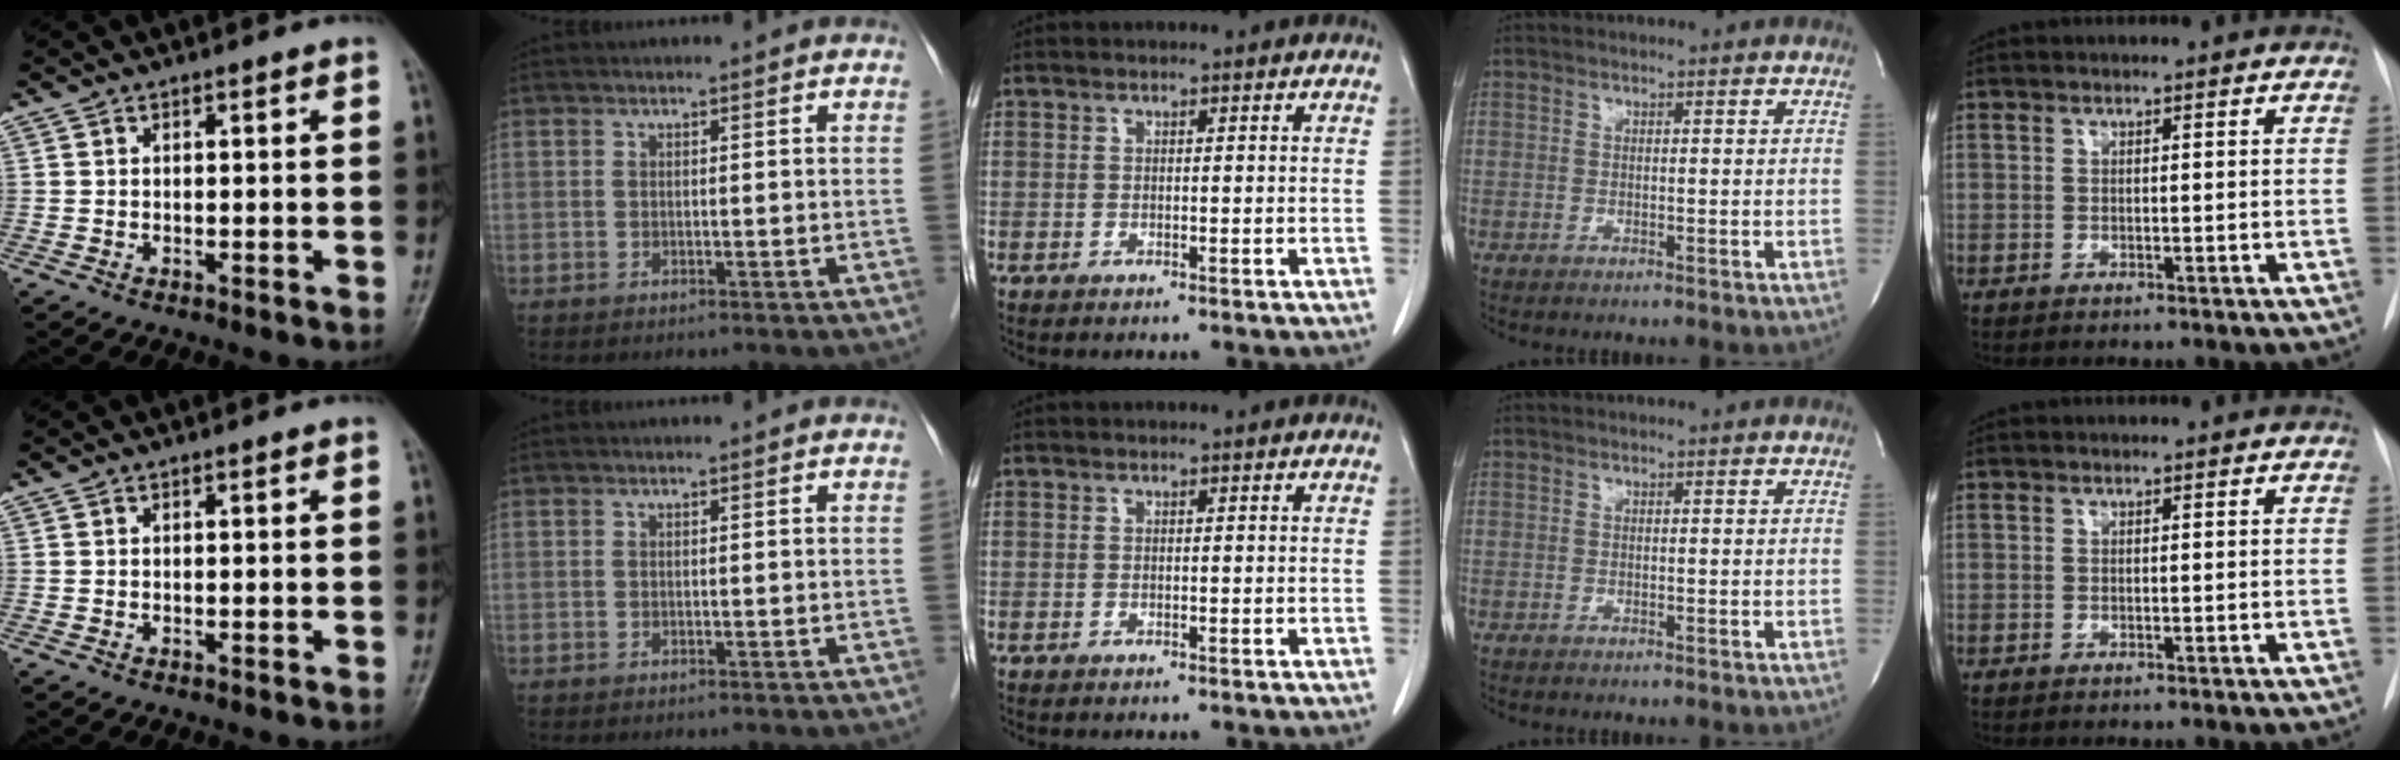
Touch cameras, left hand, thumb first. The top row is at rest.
{}